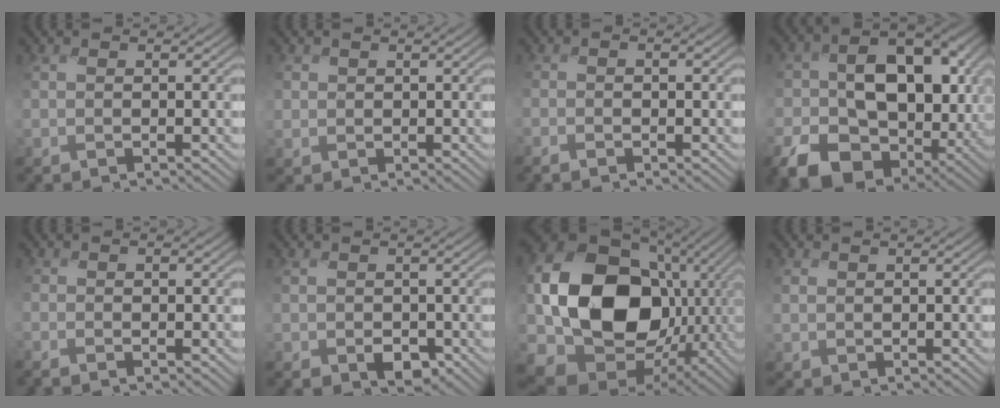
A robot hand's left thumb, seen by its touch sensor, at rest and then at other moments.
{"total": 1.5, "force": [0.2, 1.2, -0.8], "torque": [0.003, -0.004, -0.005]}
{"total": 0.8, "force": [-0.7, -0.2, -0.3], "torque": [0.009, 0.000, -0.019]}
{"total": 15.2, "force": [-3.5, 11.0, 9.8], "torque": [-0.135, -0.036, -0.048]}
{"total": 0.6, "force": [-0.5, -0.1, -0.4], "torque": [0.011, -0.001, -0.012]}
{"total": 3.2, "force": [-1.1, 2.5, 1.6], "torque": [-0.042, -0.022, -0.015]}
{"total": 21.0, "force": [-1.3, 15.9, 13.7], "torque": [-0.337, -0.037, -0.007]}
{"total": 1.0, "force": [0.4, 0.8, -0.2], "torque": [-0.011, -0.002, 0.003]}